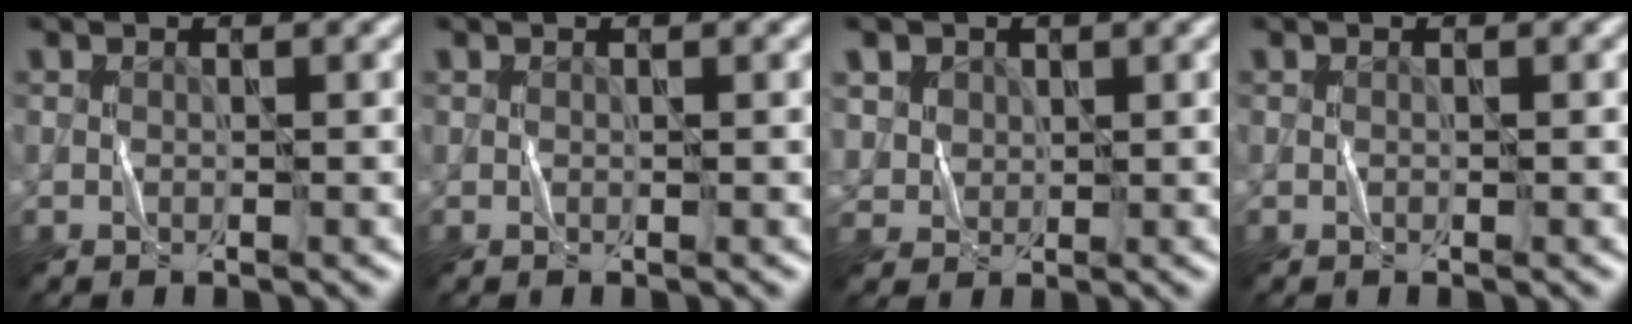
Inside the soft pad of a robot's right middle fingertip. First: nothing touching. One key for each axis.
{"total": 0.0}
{"total": 3.9, "fx": 1.9, "fy": 3.2, "fz": 1.4, "tx": -0.048, "ty": 0.005, "tz": 0.041}
{"total": 0.0}